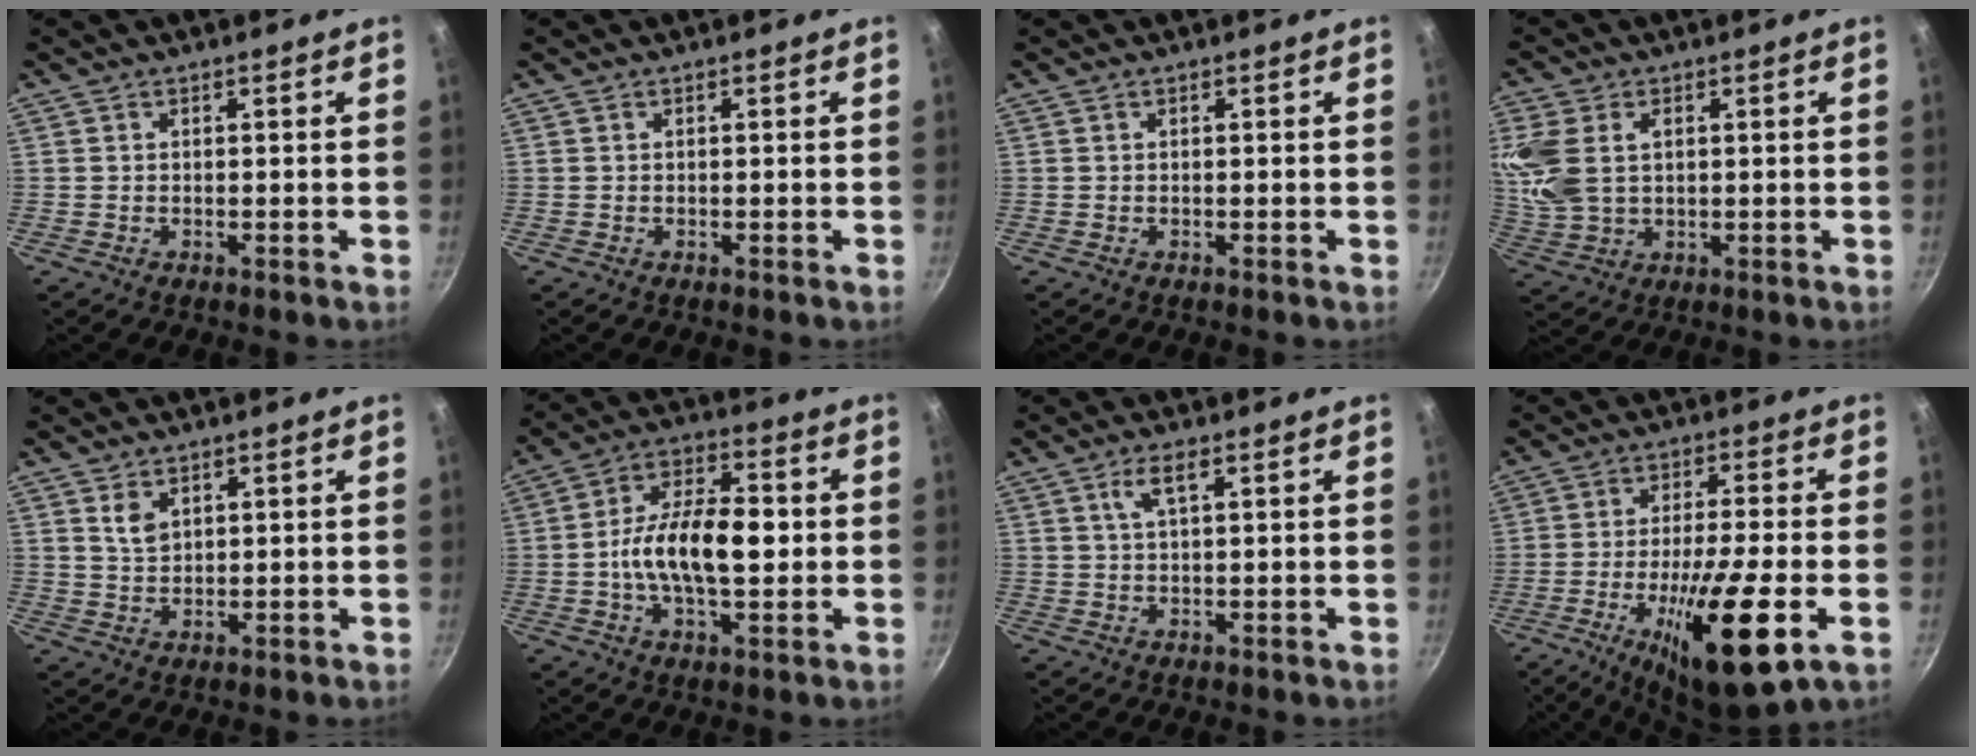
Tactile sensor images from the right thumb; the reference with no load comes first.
{"total": 0.0}
{"total": 0.0}
{"total": 10.4, "force": [2.4, 7.1, 7.3], "torque": [-0.154, -0.005, 0.054]}
{"total": 3.5, "force": [1.7, 2.2, 2.1], "torque": [-0.033, -0.009, 0.038]}
{"total": 14.3, "force": [-0.6, 7.1, 12.3], "torque": [-0.193, 0.026, -0.022]}
{"total": 3.7, "force": [1.6, 1.1, 3.1], "torque": [-0.060, 0.002, 0.034]}
{"total": 17.7, "force": [-6.1, 3.7, 16.2], "torque": [-0.268, 0.014, -0.097]}